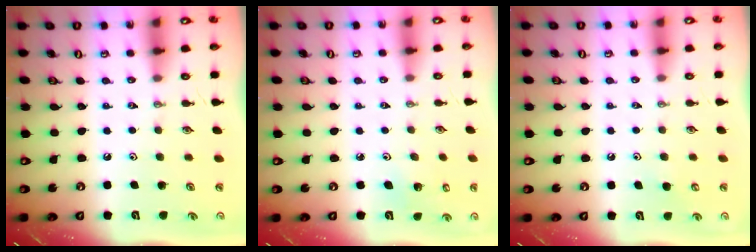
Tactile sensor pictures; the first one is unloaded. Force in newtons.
{"total": 4.0, "press": 3.9, "slide": 1.1}
{"total": 3.9, "press": 3.9, "slide": 0.3}